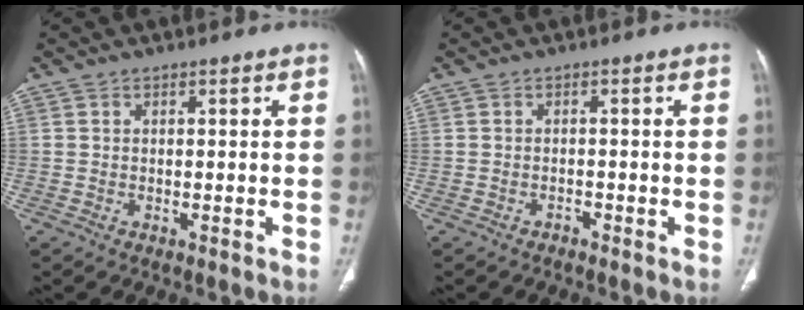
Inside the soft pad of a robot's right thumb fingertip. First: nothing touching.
{"total": 0.8, "force": [-0.7, 0.4, 0.1], "torque": [-0.004, 0.004, -0.014]}